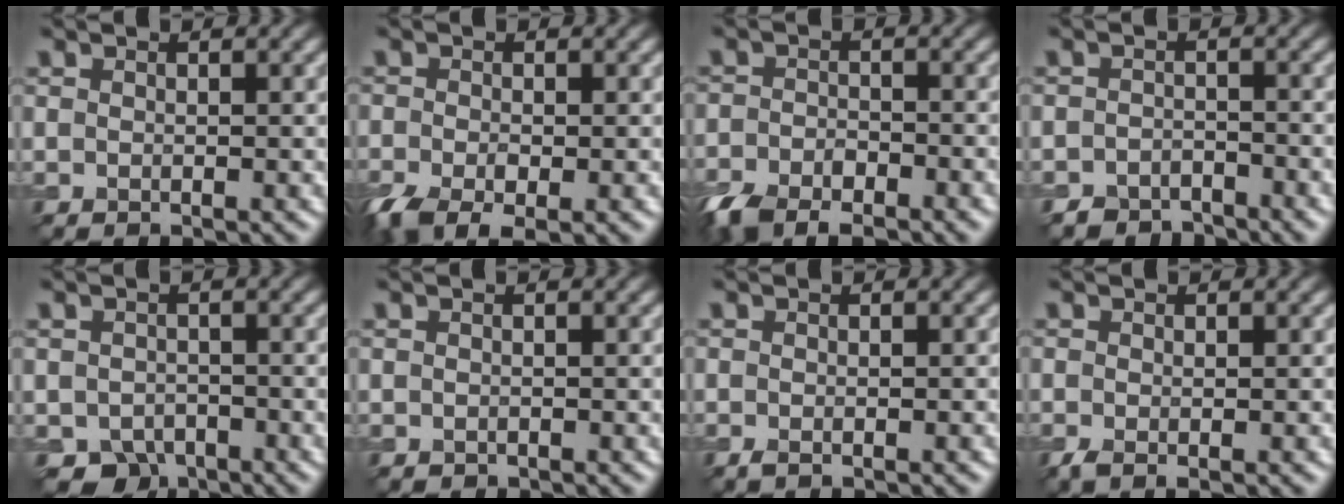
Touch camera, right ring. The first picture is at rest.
{"total": 5.2, "force": [-2.6, 2.4, 3.8], "torque": [-0.078, -0.012, -0.048]}
{"total": 6.5, "force": [-4.6, 2.8, 3.7], "torque": [-0.065, -0.012, -0.088]}
{"total": 2.8, "force": [-2.5, 1.1, 0.2], "torque": [0.006, 0.004, -0.047]}
{"total": 3.1, "force": [-1.9, 2.2, 0.9], "torque": [-0.012, -0.009, -0.036]}
{"total": 0.0}
{"total": 0.8, "force": [-0.4, 0.2, 0.6], "torque": [-0.012, -0.003, -0.007]}
{"total": 1.1, "force": [-0.4, 0.3, 1.0], "torque": [-0.023, -0.008, -0.008]}